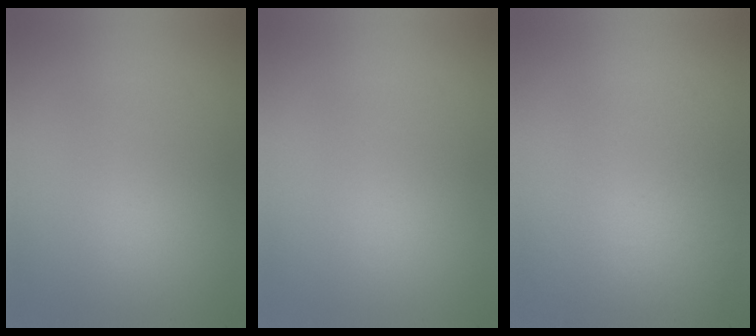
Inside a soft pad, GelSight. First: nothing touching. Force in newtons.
{"total": 0.0}
{"total": 1.4}